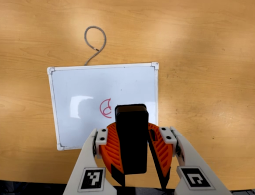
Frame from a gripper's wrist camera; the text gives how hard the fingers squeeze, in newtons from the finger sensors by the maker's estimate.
{"total": 10.9, "left": 11.3, "right": 10.4}